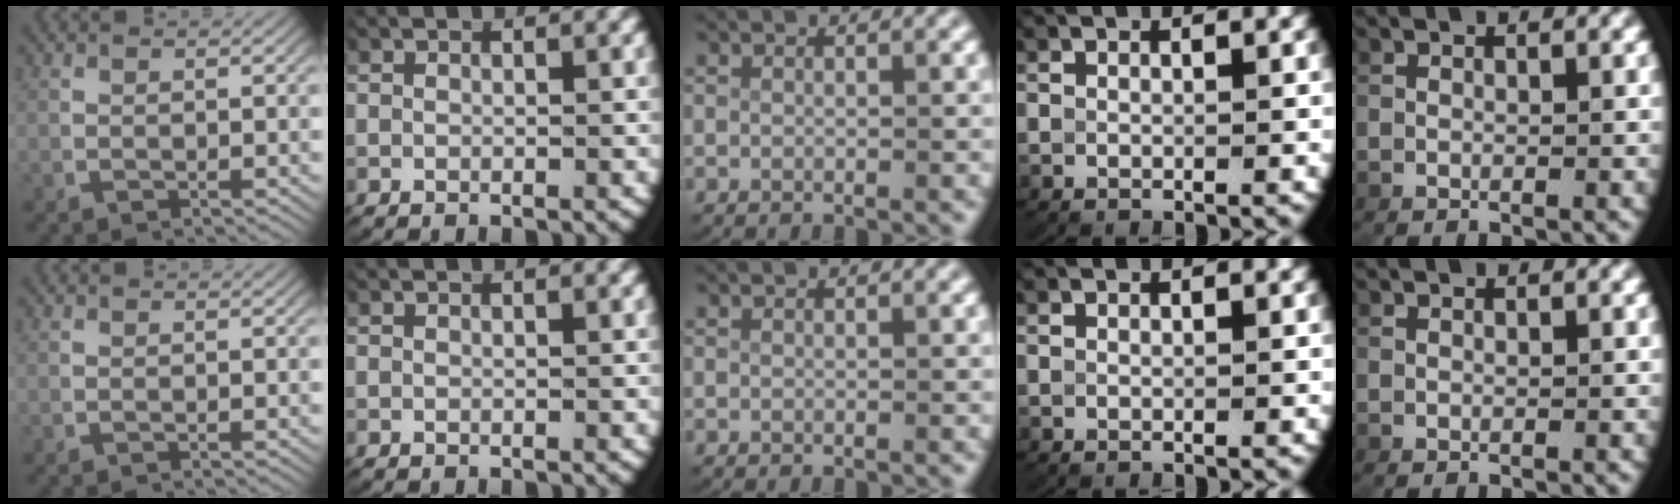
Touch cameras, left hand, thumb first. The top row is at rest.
{}